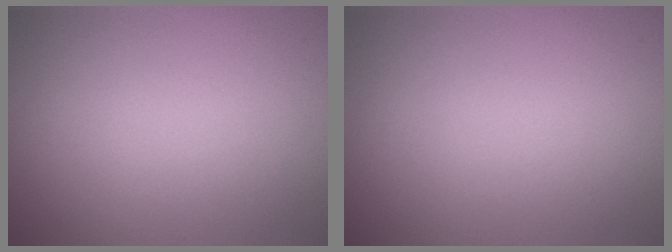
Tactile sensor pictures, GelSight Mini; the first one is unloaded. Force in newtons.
{"total": 0.0}